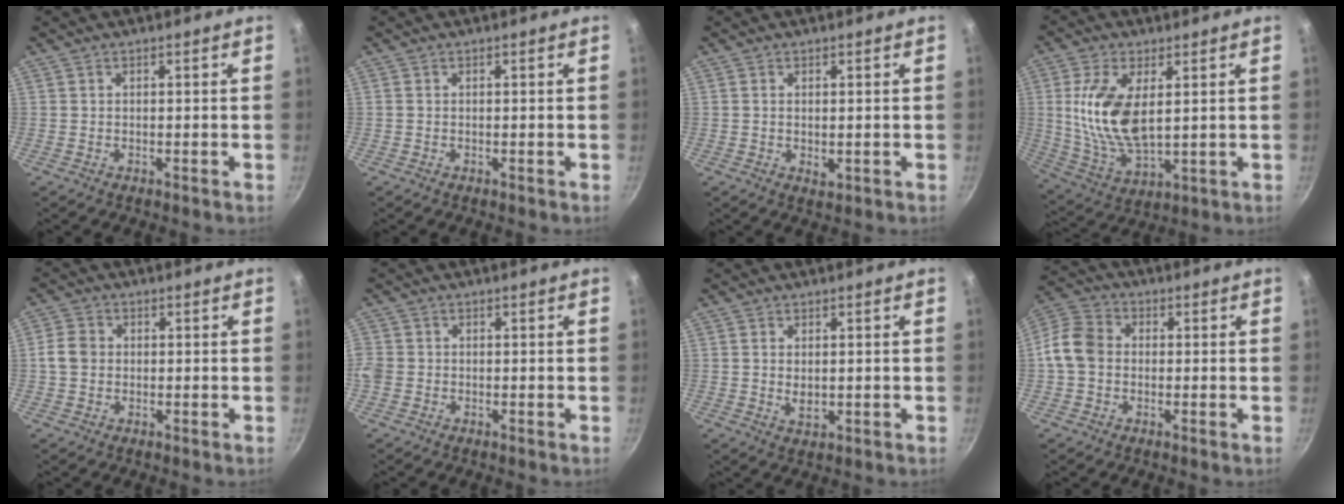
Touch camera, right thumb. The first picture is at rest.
{"total": 0.0}
{"total": 1.8, "force": [0.1, 1.1, 1.4], "torque": [-0.023, -0.006, 0.004]}
{"total": 13.9, "force": [2.5, 7.0, 11.8], "torque": [-0.230, -0.017, 0.057]}
{"total": 4.5, "force": [-0.1, 3.9, 2.4], "torque": [-0.032, 0.009, -0.009]}
{"total": 3.8, "force": [-1.0, 3.3, 1.7], "torque": [-0.035, 0.003, -0.025]}
{"total": 3.1, "force": [0.2, 1.9, 2.4], "torque": [-0.042, -0.006, 0.008]}
{"total": 8.5, "force": [-0.5, 6.9, 4.9], "torque": [-0.072, 0.021, -0.031]}